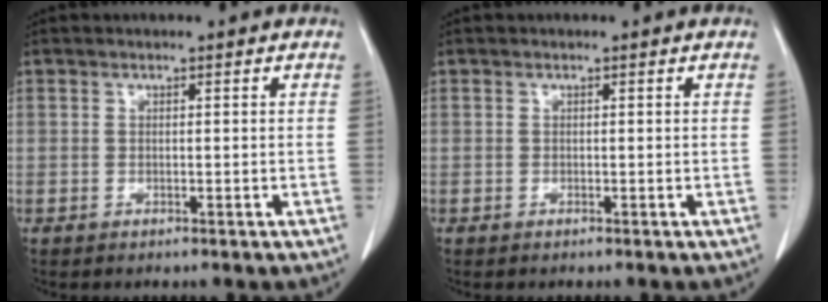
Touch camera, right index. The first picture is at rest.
{"total": 0.0}